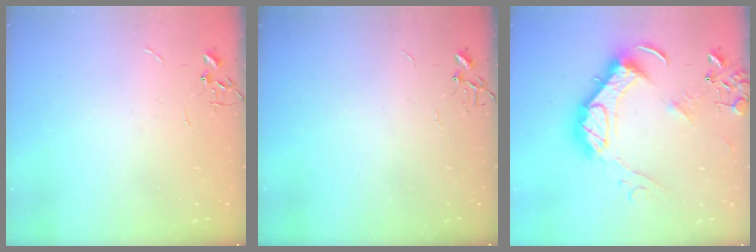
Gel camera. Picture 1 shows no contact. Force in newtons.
{"total": 0.0}
{"total": 19.2, "press": 19.0, "slide": 2.3}